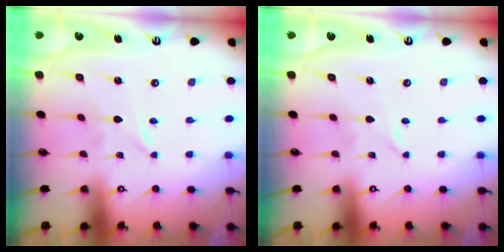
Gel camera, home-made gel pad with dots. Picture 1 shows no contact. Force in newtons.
{"total": 0.0}